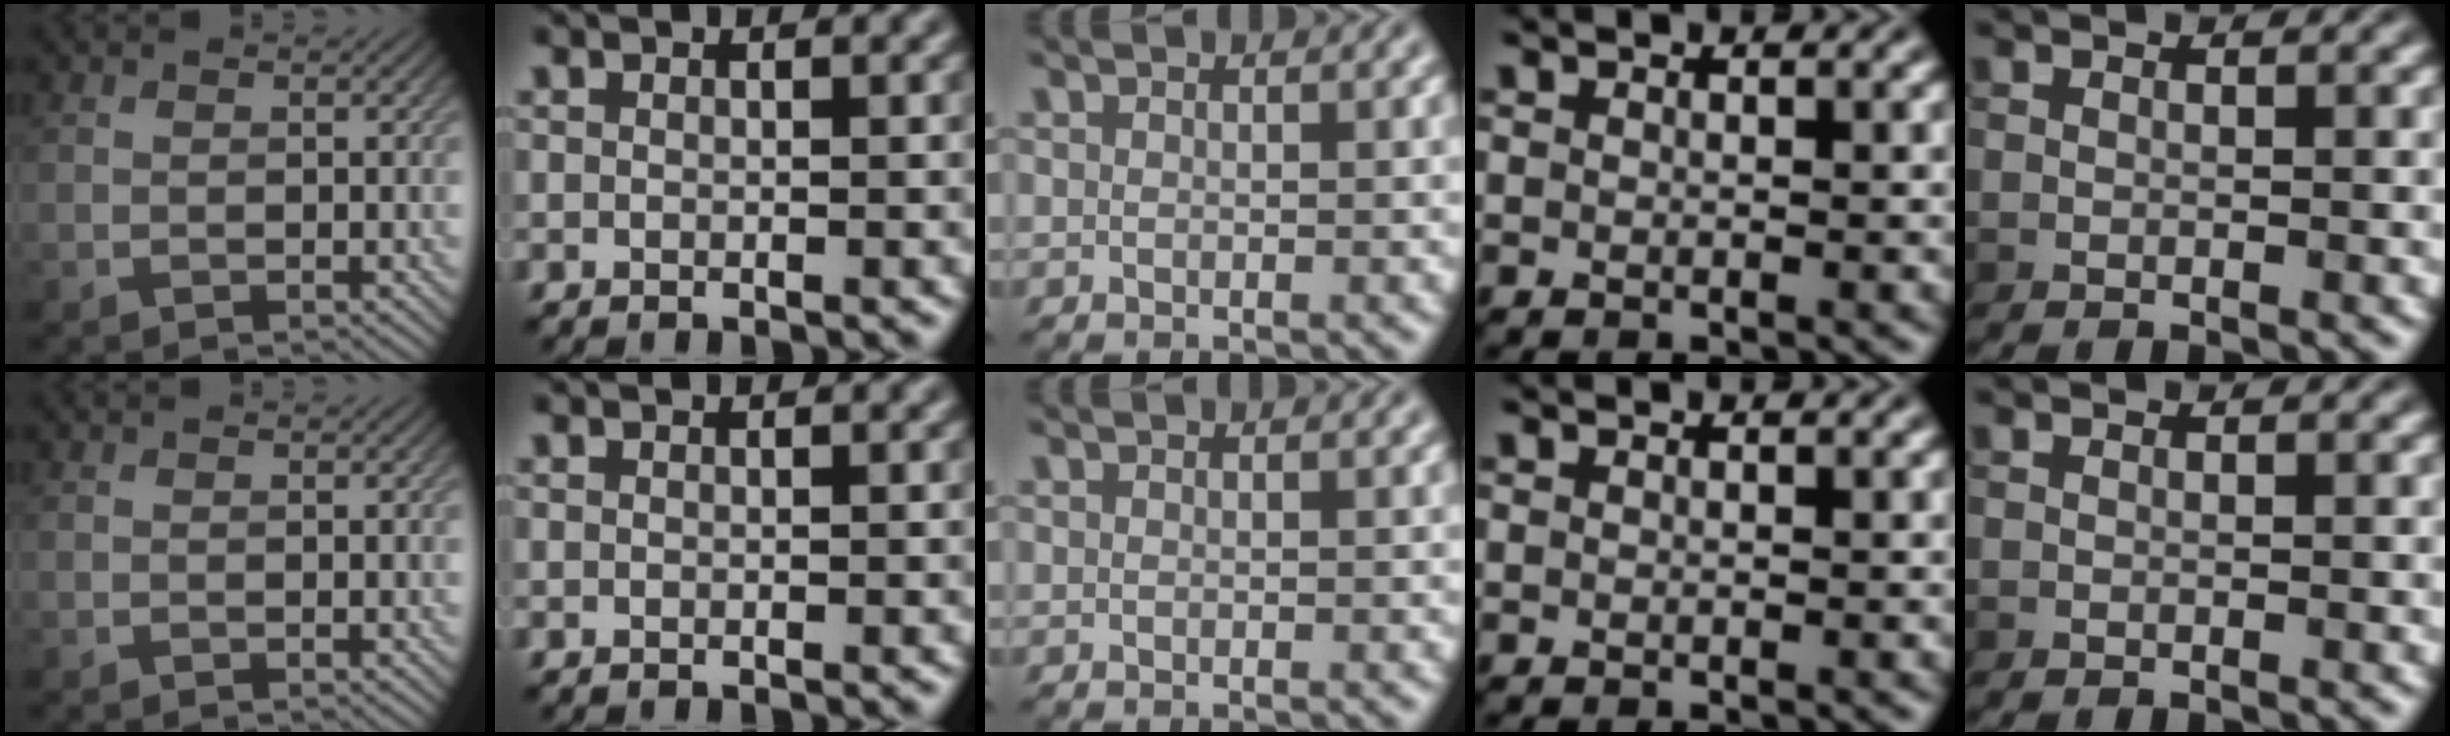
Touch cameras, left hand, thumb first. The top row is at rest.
{}